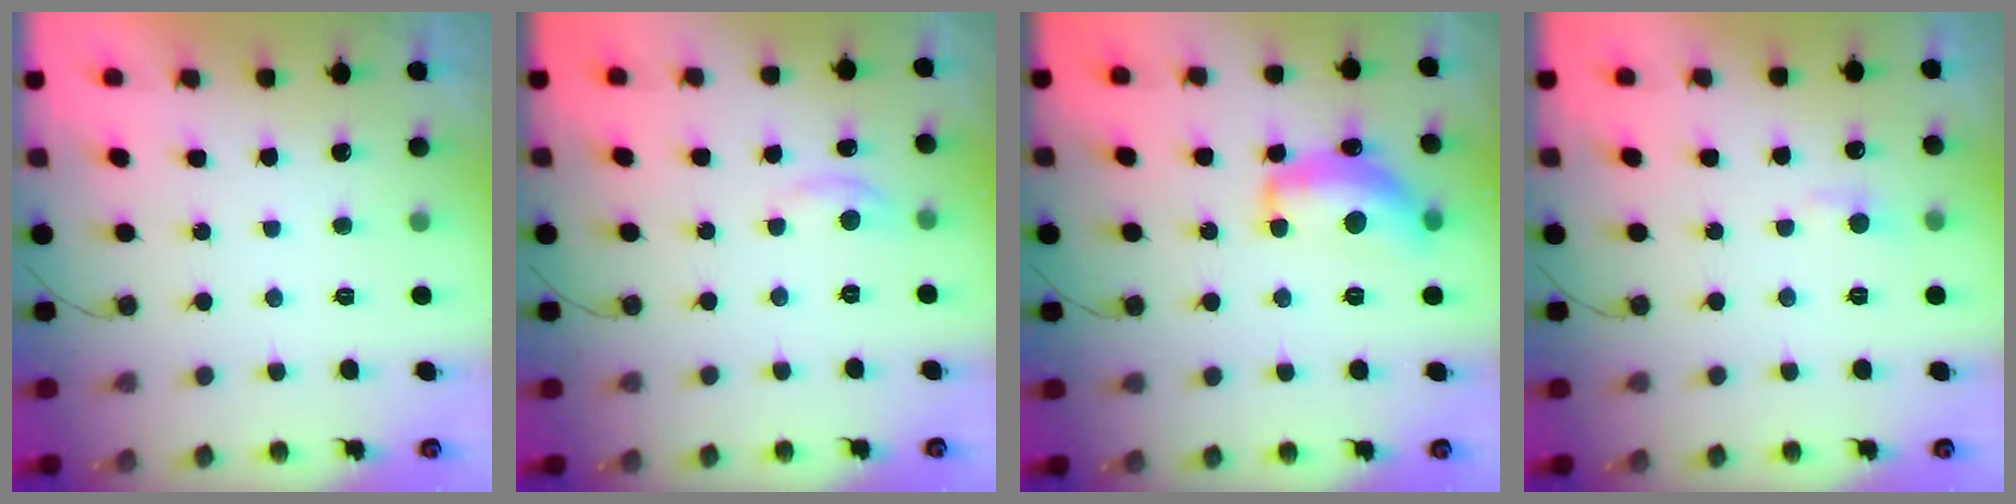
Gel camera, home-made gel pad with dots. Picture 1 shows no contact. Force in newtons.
{"total": 3.8, "press": 3.7, "slide": 0.5}
{"total": 13.9, "press": 13.8, "slide": 0.7}
{"total": 4.3, "press": 4.3, "slide": 0.6}